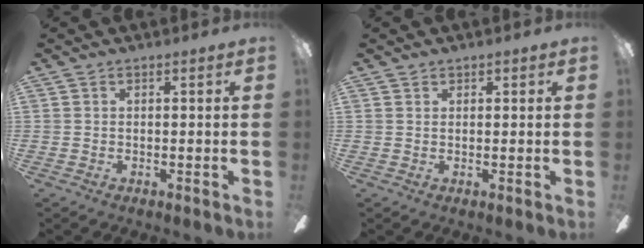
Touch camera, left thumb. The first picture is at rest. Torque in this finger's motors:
{"motor_torque": [0.04, 0.10, -0.11, 0.05, -0.03]}